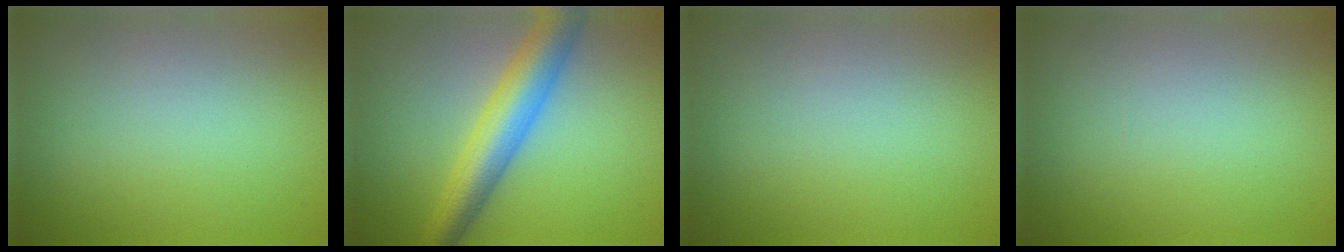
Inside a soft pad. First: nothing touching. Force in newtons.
{"total": 6.5, "press": 6.5, "slide": 0.1}
{"total": 0.0}
{"total": 0.0}